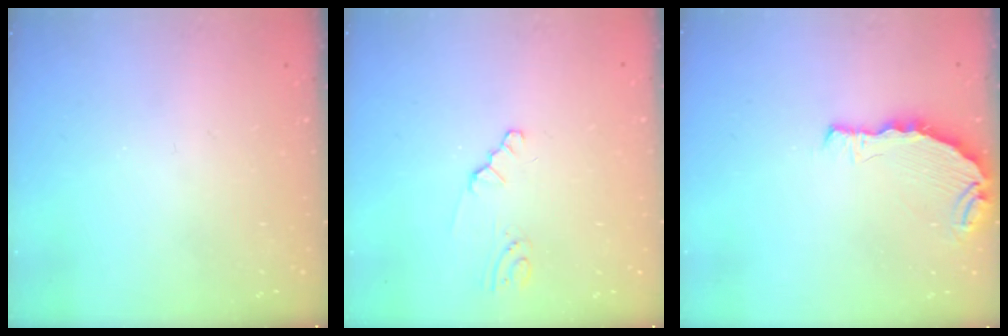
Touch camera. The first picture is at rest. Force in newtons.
{"total": 0.9, "press": 0.8, "slide": 0.2}
{"total": 7.2, "press": 5.9, "slide": 4.1}